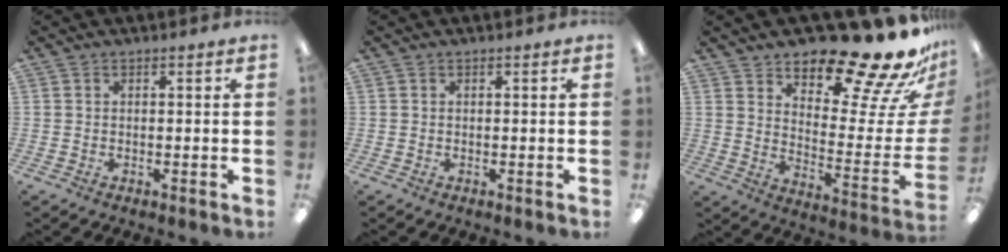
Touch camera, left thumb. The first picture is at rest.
{"total": 0.0}
{"total": 22.1, "force": [18.4, 6.2, 10.6], "torque": [-0.133, -0.138, 0.296]}